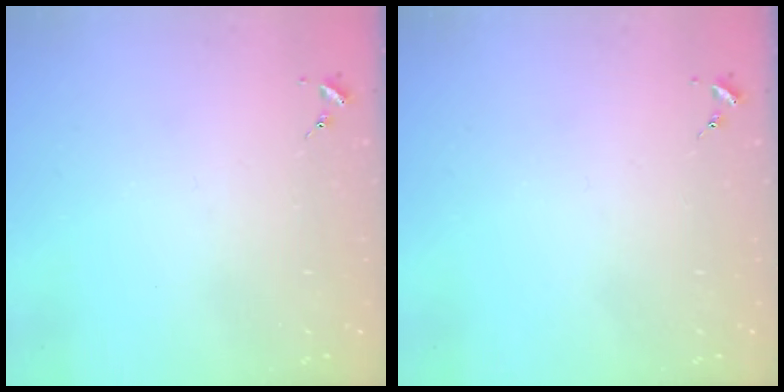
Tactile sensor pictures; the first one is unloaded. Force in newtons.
{"total": 0.0}